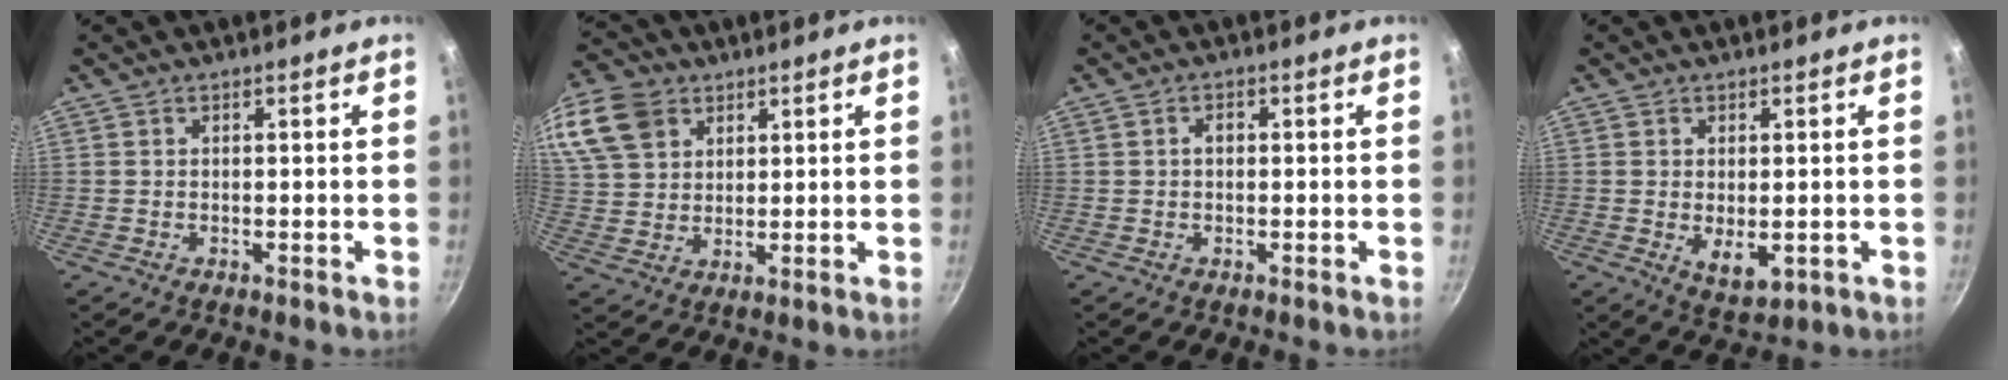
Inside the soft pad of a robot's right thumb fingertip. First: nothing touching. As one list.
[{"total": 16.2, "force": [8.0, 11.7, 7.8], "torque": [-0.167, 0.008, 0.157]}, {"total": 1.4, "force": [0.0, 0.9, 1.0], "torque": [-0.015, 0.006, -0.001]}, {"total": 5.2, "force": [-0.5, 2.9, 4.3], "torque": [-0.064, -0.014, 0.002]}]